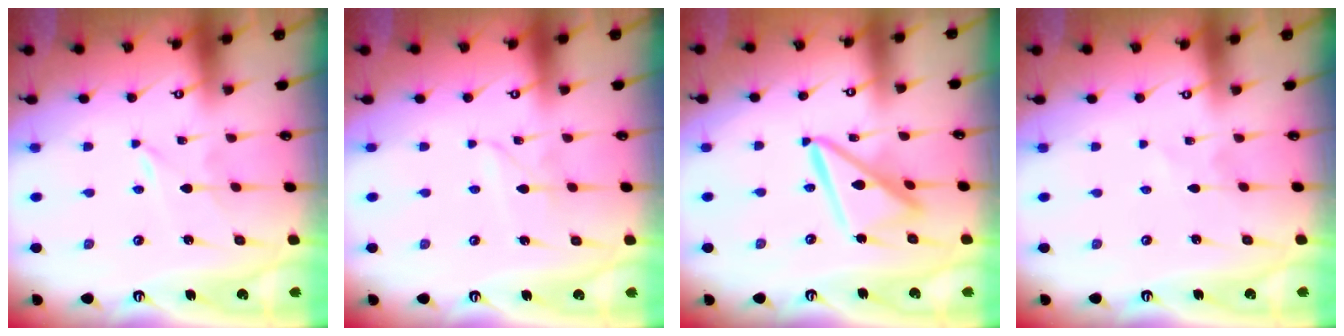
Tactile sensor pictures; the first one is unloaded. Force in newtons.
{"total": 2.2, "press": 2.2, "slide": 0.2}
{"total": 13.6, "press": 13.6, "slide": 1.3}
{"total": 0.6, "press": 0.6, "slide": 0.1}